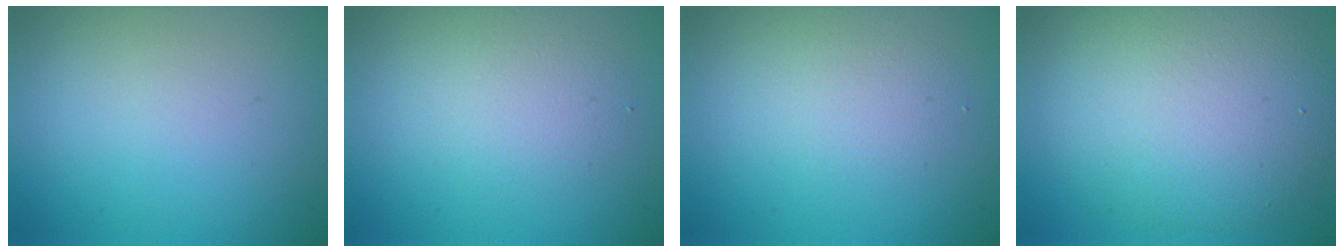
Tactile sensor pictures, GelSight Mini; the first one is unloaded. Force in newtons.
{"total": 2.4, "press": 2.4, "slide": 0.1}
{"total": 1.9, "press": 1.9, "slide": 0.0}
{"total": 8.1, "press": 8.0, "slide": 1.0}